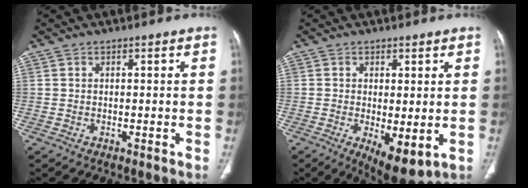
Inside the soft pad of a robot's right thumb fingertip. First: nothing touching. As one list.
[{"total": 7.6, "force": [-1.6, 3.1, 6.7], "torque": [-0.103, -0.023, -0.017]}]